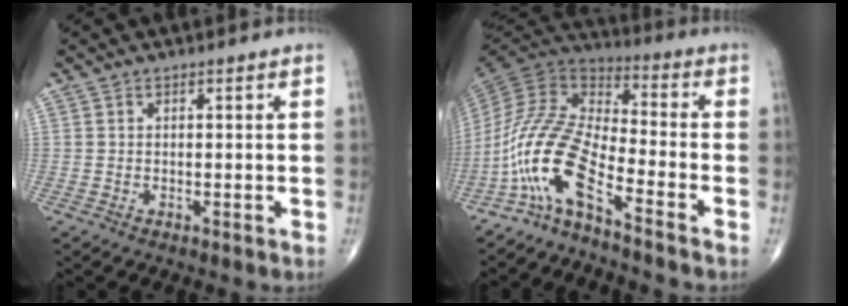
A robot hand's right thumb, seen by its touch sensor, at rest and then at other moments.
{"total": 12.7, "force": [-7.7, 3.1, 9.6], "torque": [-0.206, 0.073, -0.163]}